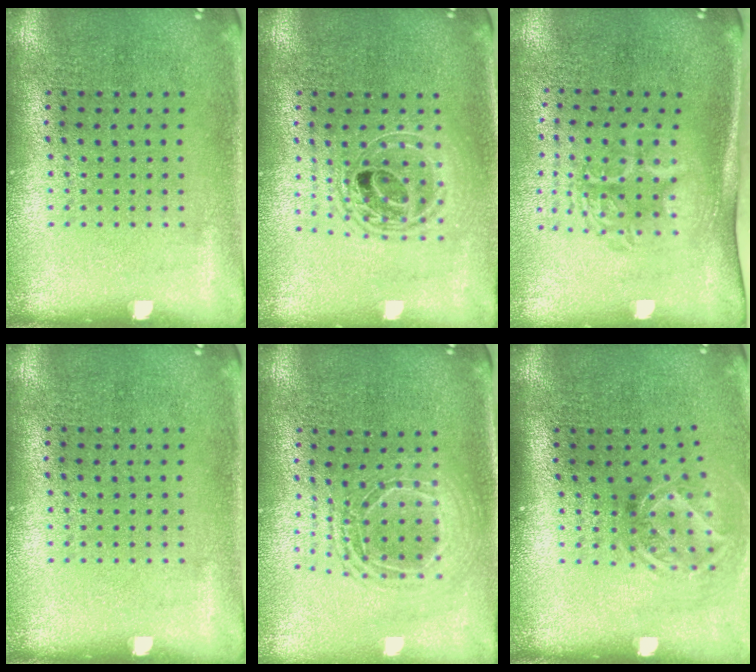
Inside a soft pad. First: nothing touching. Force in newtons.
{"total": 1.7, "press": 1.4, "slide": 0.9}
{"total": 1.7, "press": 1.3, "slide": 1.2}
{"total": 0.0}
{"total": 1.7, "press": 1.5, "slide": 0.9}
{"total": 2.0, "press": 1.3, "slide": 1.4}